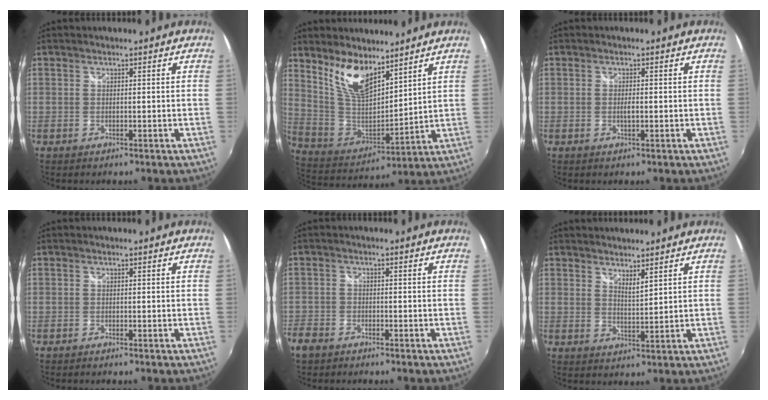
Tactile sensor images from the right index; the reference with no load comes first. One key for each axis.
{"total": 12.9, "fx": 8.8, "fy": 5.1, "fz": 8.0, "tx": -0.156, "ty": -0.005, "tz": 0.180}
{"total": 1.2, "fx": -0.2, "fy": 0.4, "fz": 1.1, "tx": -0.021, "ty": -0.001, "tz": -0.004}
{"total": 0.6, "fx": -0.6, "fy": 0.1, "fz": 0.2, "tx": -0.006, "ty": -0.003, "tz": -0.011}
{"total": 5.2, "fx": -3.7, "fy": 3.4, "fz": 1.4, "tx": -0.049, "ty": -0.002, "tz": -0.074}
{"total": 3.1, "fx": 2.7, "fy": 0.4, "fz": 1.5, "tx": -0.025, "ty": 0.000, "tz": 0.043}